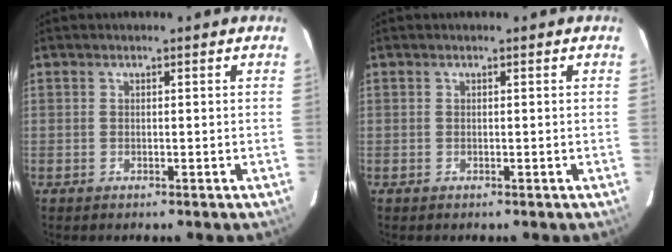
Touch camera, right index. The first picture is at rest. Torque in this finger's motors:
{"motor_torque": [0.05, 0.11, 0.05, 0.01]}